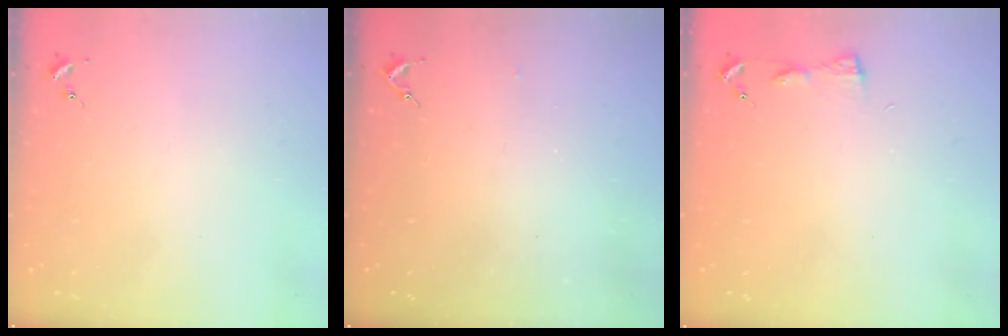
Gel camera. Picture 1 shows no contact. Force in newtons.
{"total": 2.6, "press": 2.5, "slide": 0.3}
{"total": 3.2, "press": 3.1, "slide": 0.3}